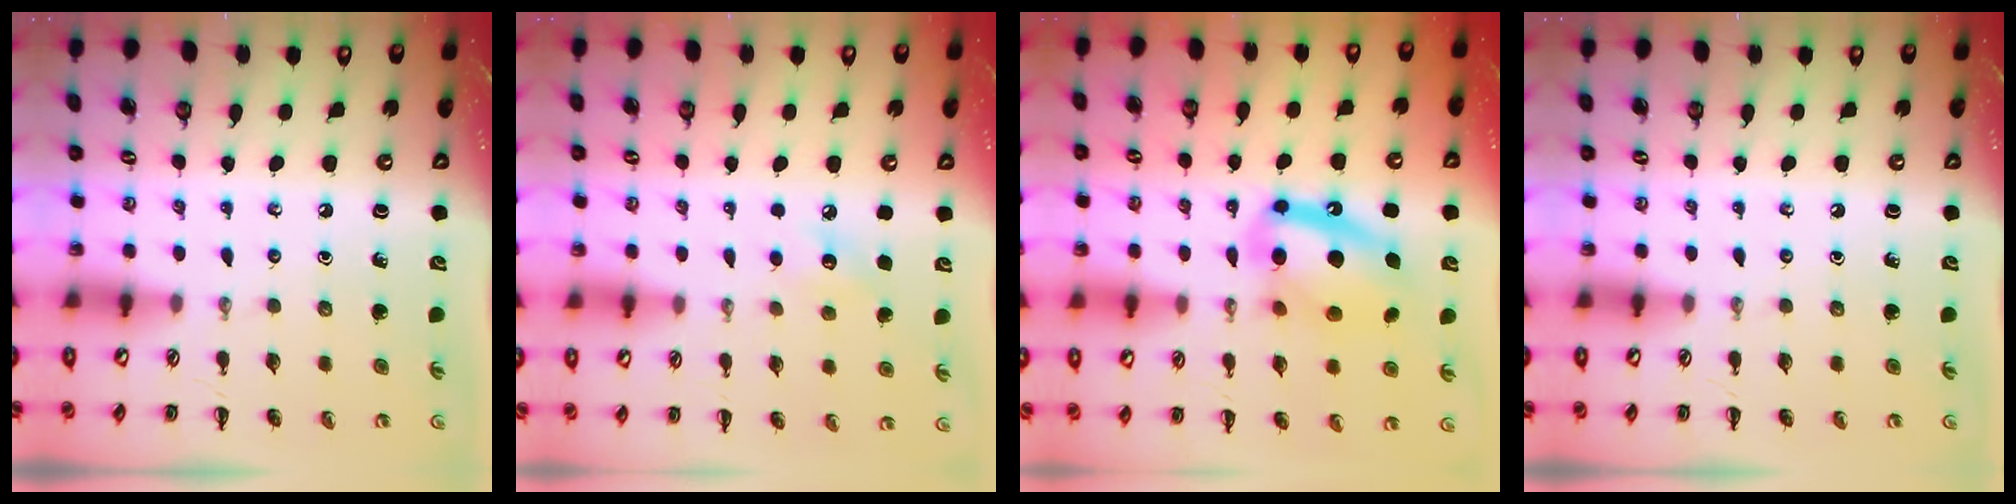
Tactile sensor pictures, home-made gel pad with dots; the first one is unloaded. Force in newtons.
{"total": 6.4, "press": 6.1, "slide": 1.7}
{"total": 14.9, "press": 14.4, "slide": 3.6}
{"total": 0.0}